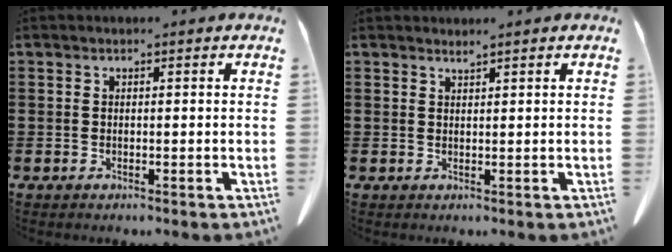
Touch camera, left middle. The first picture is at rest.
{"total": 1.1, "force": [1.0, -0.1, 0.3], "torque": [-0.008, -0.005, 0.022]}